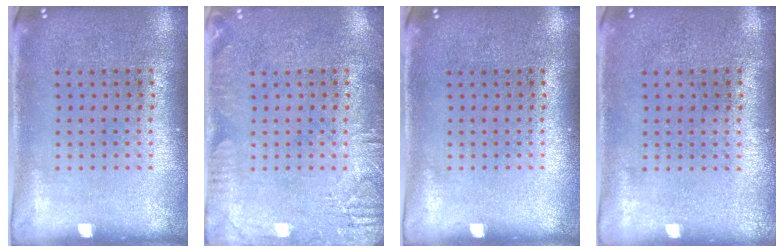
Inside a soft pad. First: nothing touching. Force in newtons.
{"total": 2.6, "press": 2.5, "slide": 0.4}
{"total": 0.0}
{"total": 0.0}